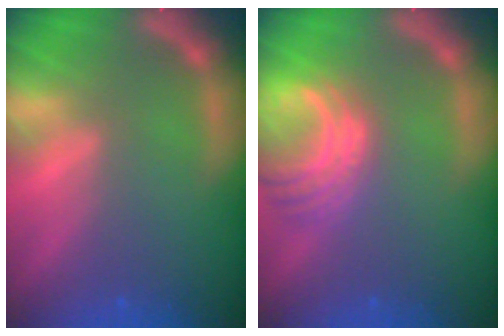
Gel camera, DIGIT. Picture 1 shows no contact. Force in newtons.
{"total": 6.0}